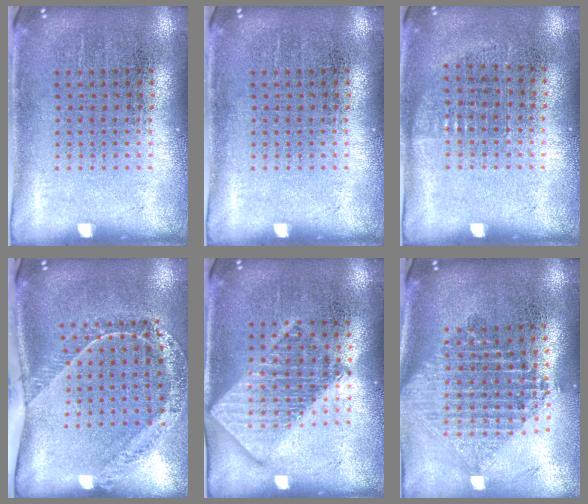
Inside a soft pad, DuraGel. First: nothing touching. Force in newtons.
{"total": 0.0}
{"total": 0.7, "press": 0.6, "slide": 0.3}
{"total": 1.6, "press": 1.5, "slide": 0.6}
{"total": 2.7, "press": 2.7, "slide": 0.3}
{"total": 2.2, "press": 1.7, "slide": 1.4}